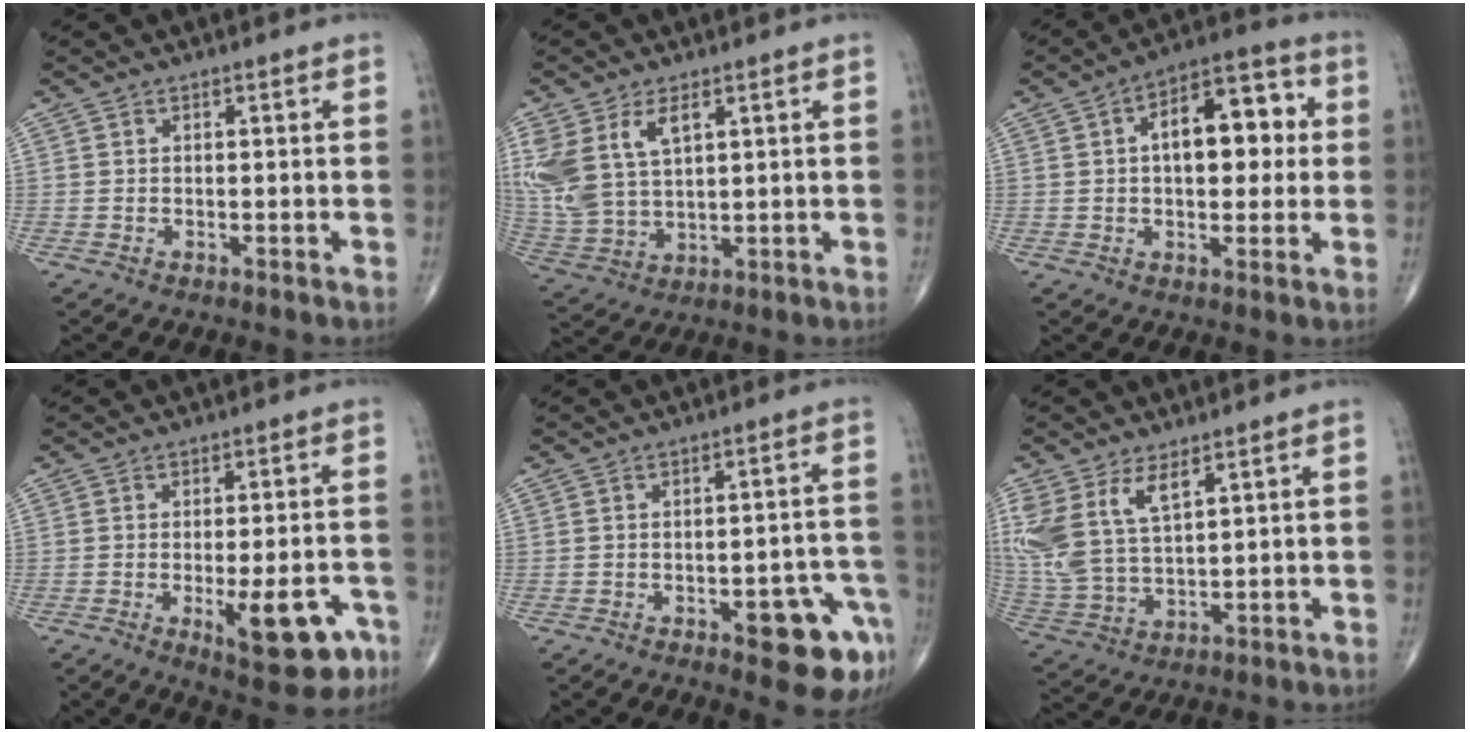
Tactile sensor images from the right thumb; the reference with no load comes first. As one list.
[{"total": 14.0, "force": [5.3, 8.2, 9.9], "torque": [-0.228, -0.012, 0.120]}, {"total": 14.7, "force": [2.3, 7.9, 12.2], "torque": [-0.145, 0.027, 0.028]}, {"total": 11.6, "force": [-4.8, 4.2, 9.7], "torque": [-0.110, 0.012, -0.055]}, {"total": 11.5, "force": [-5.5, 4.1, 9.3], "torque": [-0.080, 0.033, -0.059]}, {"total": 12.9, "force": [6.0, 6.5, 9.4], "torque": [-0.210, -0.017, 0.133]}]